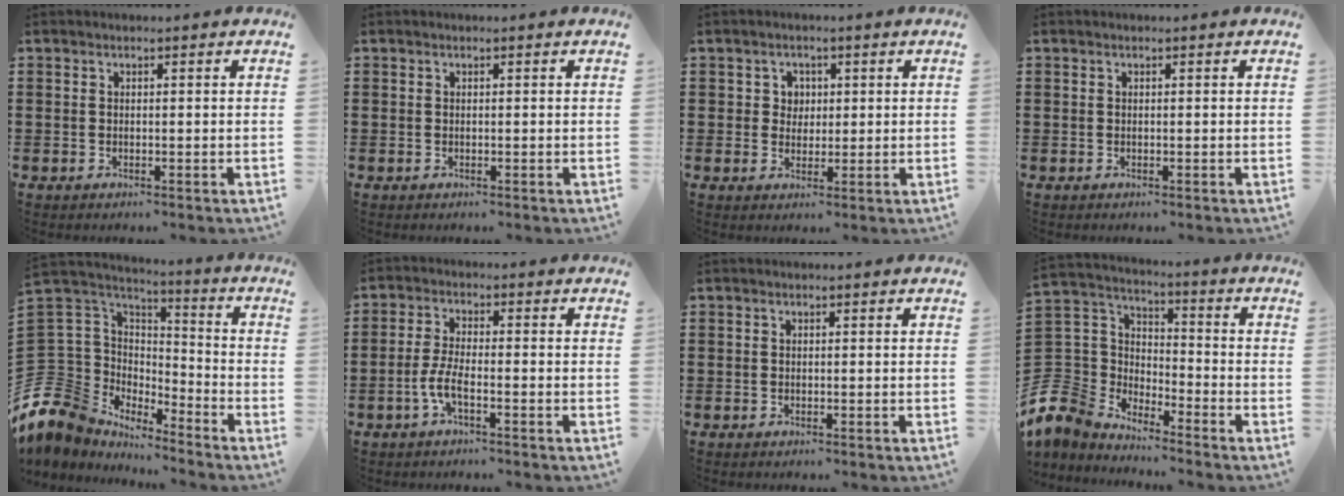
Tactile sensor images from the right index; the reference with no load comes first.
{"total": 0.0}
{"total": 2.6, "force": [0.6, 2.4, 0.7], "torque": [-0.025, 0.010, 0.008]}
{"total": 0.0}
{"total": 10.2, "force": [-6.0, 8.1, 1.1], "torque": [-0.086, -0.011, -0.117]}
{"total": 4.2, "force": [-1.9, 0.9, 3.7], "torque": [-0.090, -0.009, -0.043]}
{"total": 0.0}
{"total": 7.3, "force": [-4.9, 5.4, 0.6], "torque": [-0.077, -0.008, -0.106]}